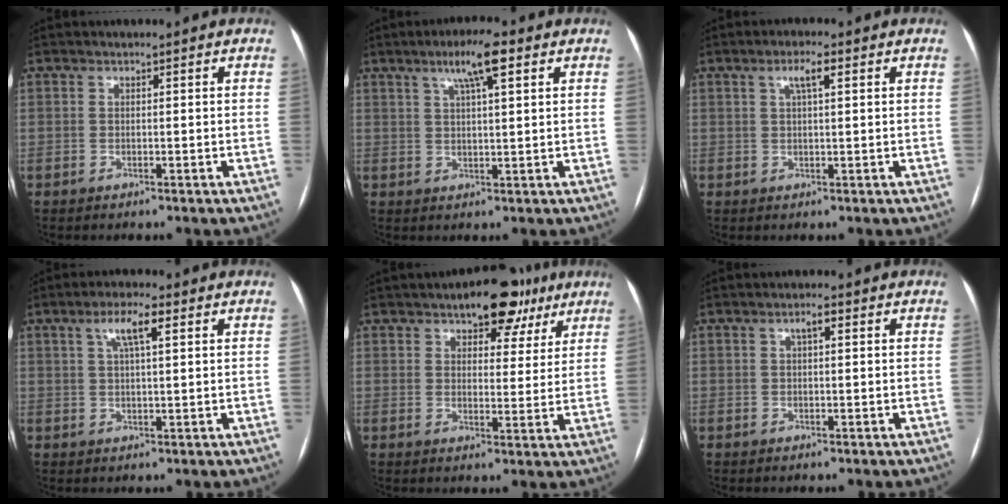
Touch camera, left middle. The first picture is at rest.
{"total": 6.4, "force": [3.4, 0.7, 5.4], "torque": [-0.097, 0.014, 0.057]}
{"total": 3.1, "force": [1.3, 0.5, 2.8], "torque": [-0.055, 0.008, 0.023]}
{"total": 5.0, "force": [2.2, 0.8, 4.4], "torque": [-0.087, 0.012, 0.040]}
{"total": 8.8, "force": [5.7, 4.6, 5.0], "torque": [-0.049, 0.020, 0.076]}
{"total": 1.7, "force": [0.6, 0.4, 1.6], "torque": [-0.027, 0.007, 0.009]}